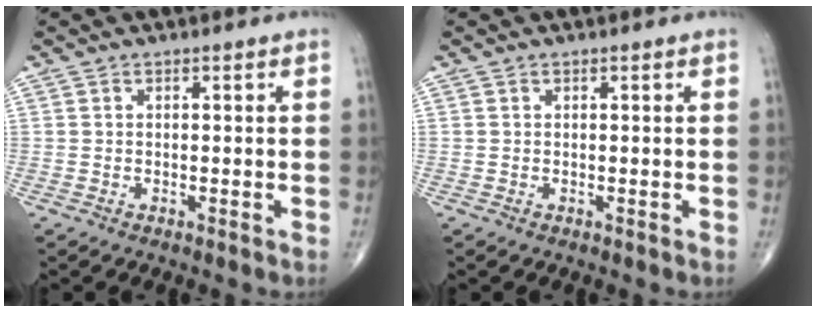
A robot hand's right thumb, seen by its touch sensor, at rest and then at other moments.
{"total": 0.0}